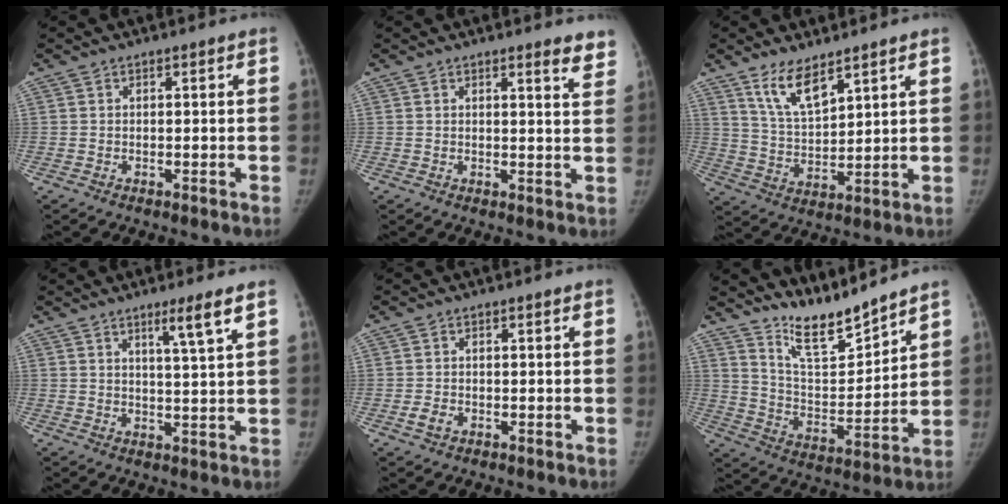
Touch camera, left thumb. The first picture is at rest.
{"total": 4.6, "force": [4.0, 0.9, 2.2], "torque": [-0.010, -0.024, 0.033]}
{"total": 8.3, "force": [5.8, 2.8, 5.2], "torque": [-0.084, -0.038, 0.120]}
{"total": 5.3, "force": [3.1, -0.4, 4.2], "torque": [-0.070, -0.025, 0.054]}
{"total": 2.0, "force": [-0.9, 1.4, 1.2], "torque": [-0.020, 0.005, -0.014]}
{"total": 11.2, "force": [10.3, 1.7, 3.9], "torque": [-0.047, -0.082, 0.200]}